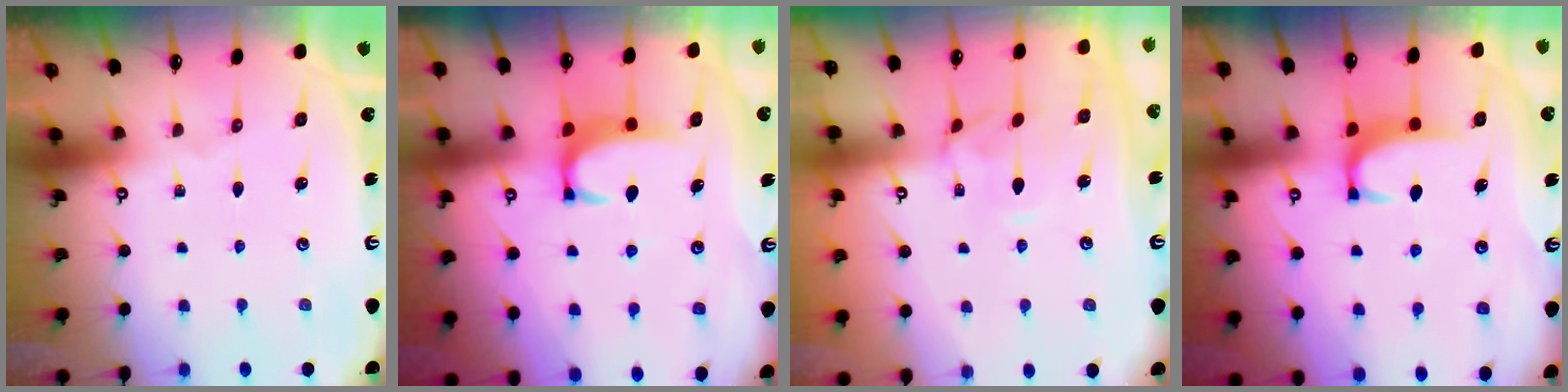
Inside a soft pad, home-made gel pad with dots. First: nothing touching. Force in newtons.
{"total": 2.0, "press": 2.0, "slide": 0.5}
{"total": 1.4, "press": 1.3, "slide": 0.6}
{"total": 1.6, "press": 1.5, "slide": 0.5}